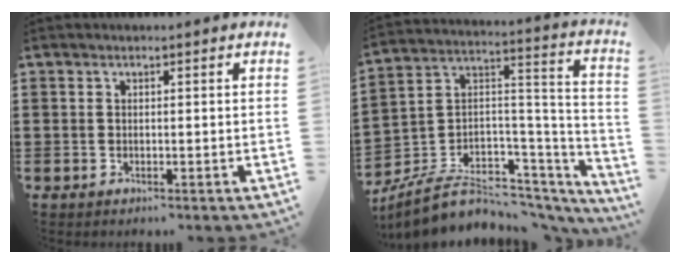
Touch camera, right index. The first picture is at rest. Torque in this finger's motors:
{"motor_torque": [-1.05, -1.08, -1.05, -0.11]}